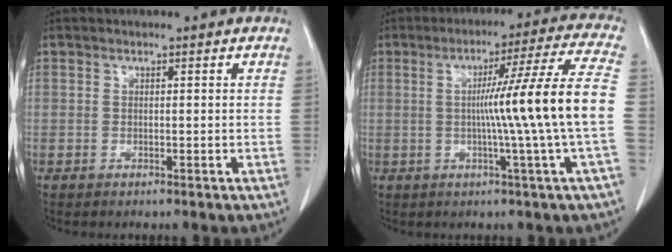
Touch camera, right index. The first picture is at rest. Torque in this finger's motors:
{"motor_torque": [1.32, -0.46, 0.71, 0.18]}